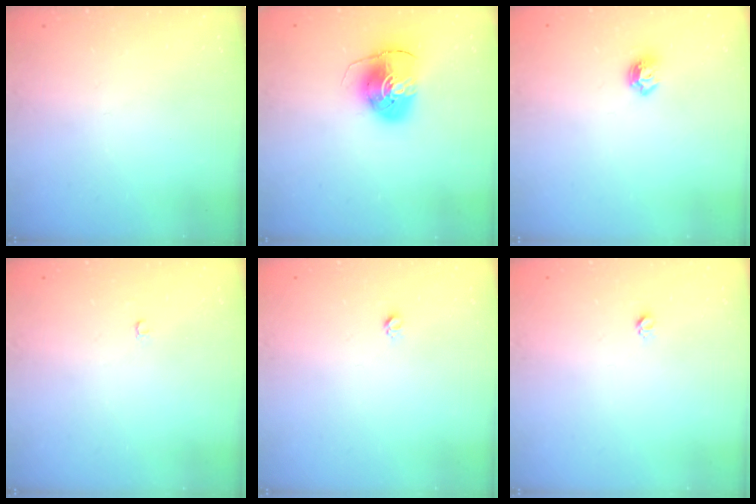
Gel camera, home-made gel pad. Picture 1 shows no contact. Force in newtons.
{"total": 9.3, "press": 9.2, "slide": 1.1}
{"total": 5.2, "press": 5.1, "slide": 0.8}
{"total": 2.0, "press": 2.0, "slide": 0.4}
{"total": 3.0, "press": 2.9, "slide": 0.4}
{"total": 3.0, "press": 2.9, "slide": 0.4}